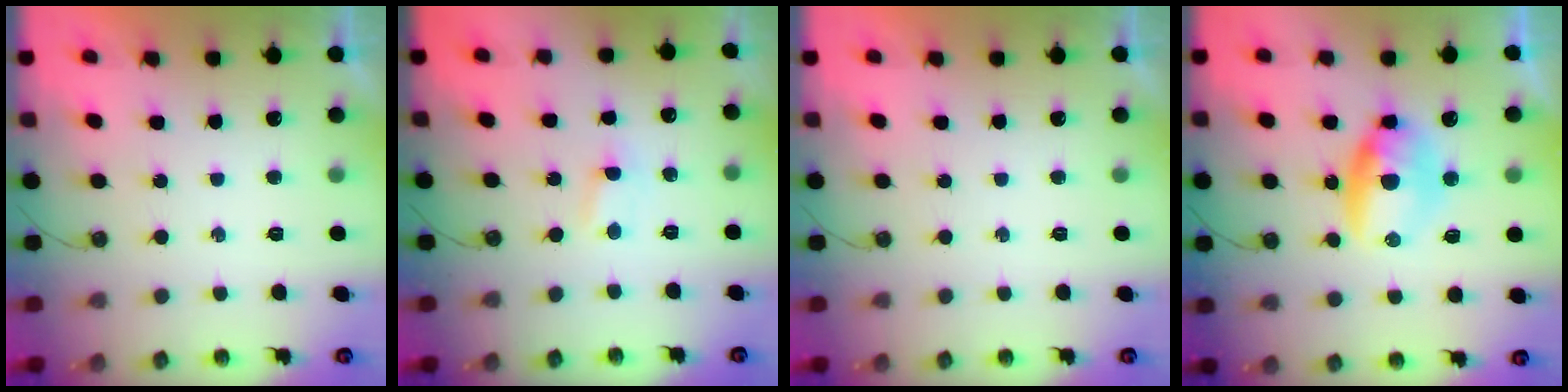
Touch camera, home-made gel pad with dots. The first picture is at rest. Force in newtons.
{"total": 0.6, "press": 0.6, "slide": 0.1}
{"total": 0.0}
{"total": 9.0, "press": 8.5, "slide": 3.0}